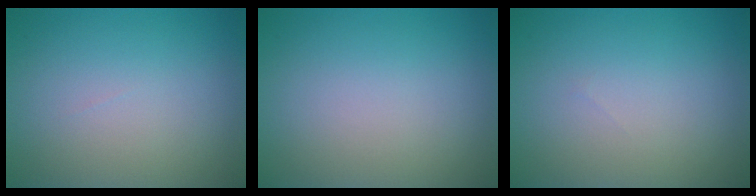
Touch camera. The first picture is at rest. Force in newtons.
{"total": 0.0}
{"total": 0.0}